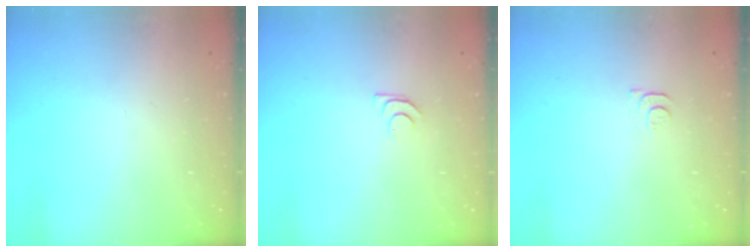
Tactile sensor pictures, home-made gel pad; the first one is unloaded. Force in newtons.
{"total": 4.1, "press": 4.1, "slide": 0.5}
{"total": 7.2, "press": 7.1, "slide": 0.8}